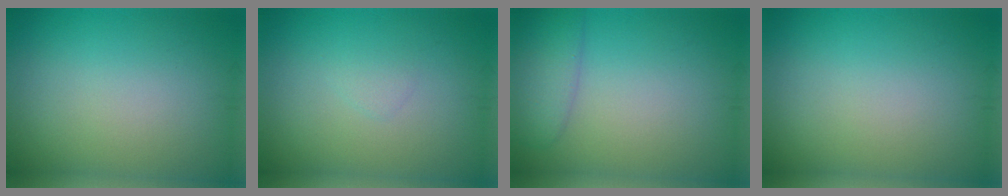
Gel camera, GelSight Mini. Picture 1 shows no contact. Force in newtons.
{"total": 0.7, "press": 0.7, "slide": 0.1}
{"total": 2.9, "press": 2.9, "slide": 0.3}
{"total": 0.0}